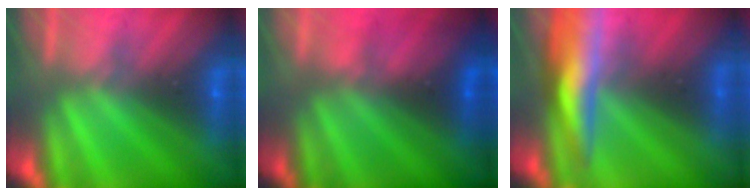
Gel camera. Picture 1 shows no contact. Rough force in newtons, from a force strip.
{"total": 3.1}
{"total": 7.3}